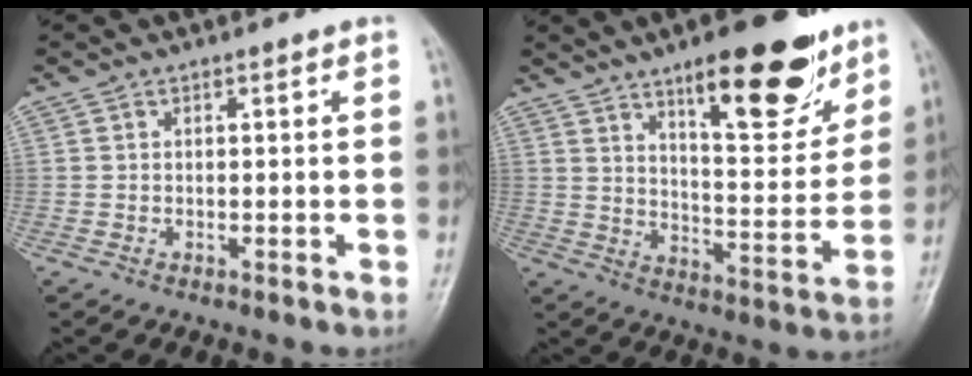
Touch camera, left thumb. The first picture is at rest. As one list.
[{"total": 18.1, "force": [11.4, 5.9, 12.8], "torque": [-0.140, -0.068, 0.177]}]